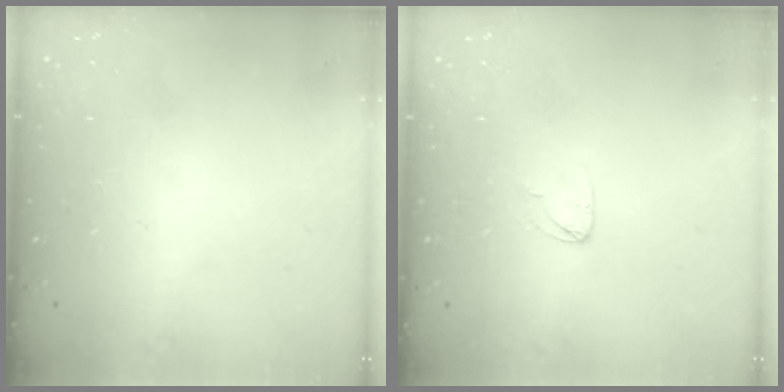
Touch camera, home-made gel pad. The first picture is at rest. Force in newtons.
{"total": 2.6, "press": 2.6, "slide": 0.1}